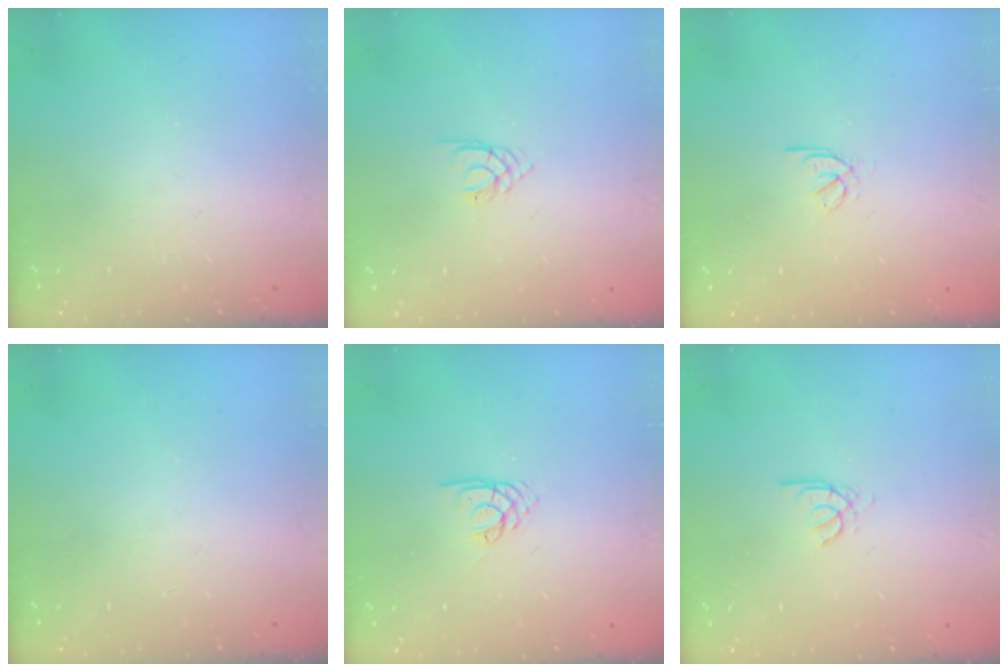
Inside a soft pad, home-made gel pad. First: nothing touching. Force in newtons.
{"total": 1.6, "press": 1.6, "slide": 0.3}
{"total": 2.2, "press": 2.2, "slide": 0.5}
{"total": 0.0}
{"total": 1.9, "press": 1.9, "slide": 0.2}
{"total": 2.4, "press": 2.4, "slide": 0.3}